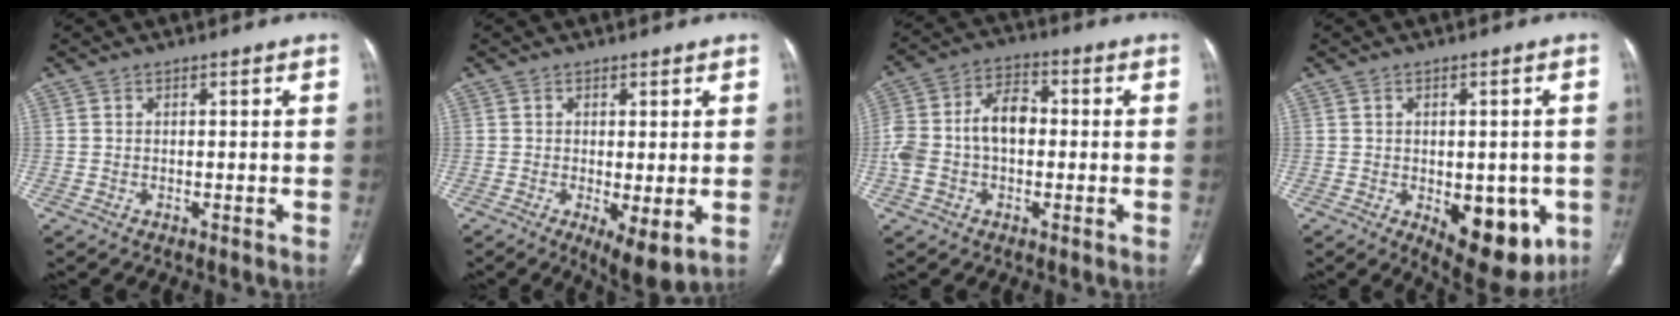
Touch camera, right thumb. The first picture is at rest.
{"total": 6.3, "force": [-1.3, 2.1, 5.8], "torque": [-0.096, -0.022, -0.016]}
{"total": 11.4, "force": [-0.6, 7.4, 8.6], "torque": [-0.172, 0.038, -0.020]}
{"total": 13.7, "force": [-4.2, 7.2, 10.9], "torque": [-0.115, -0.002, -0.039]}